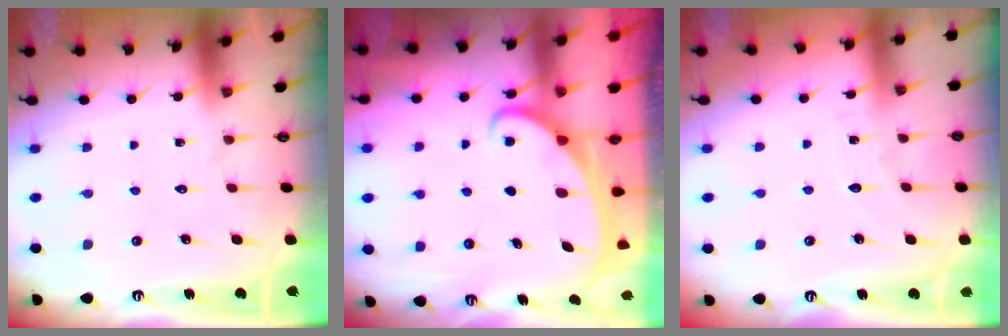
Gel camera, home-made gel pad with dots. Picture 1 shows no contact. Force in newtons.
{"total": 2.1, "press": 2.1, "slide": 0.3}
{"total": 3.0, "press": 3.0, "slide": 0.3}